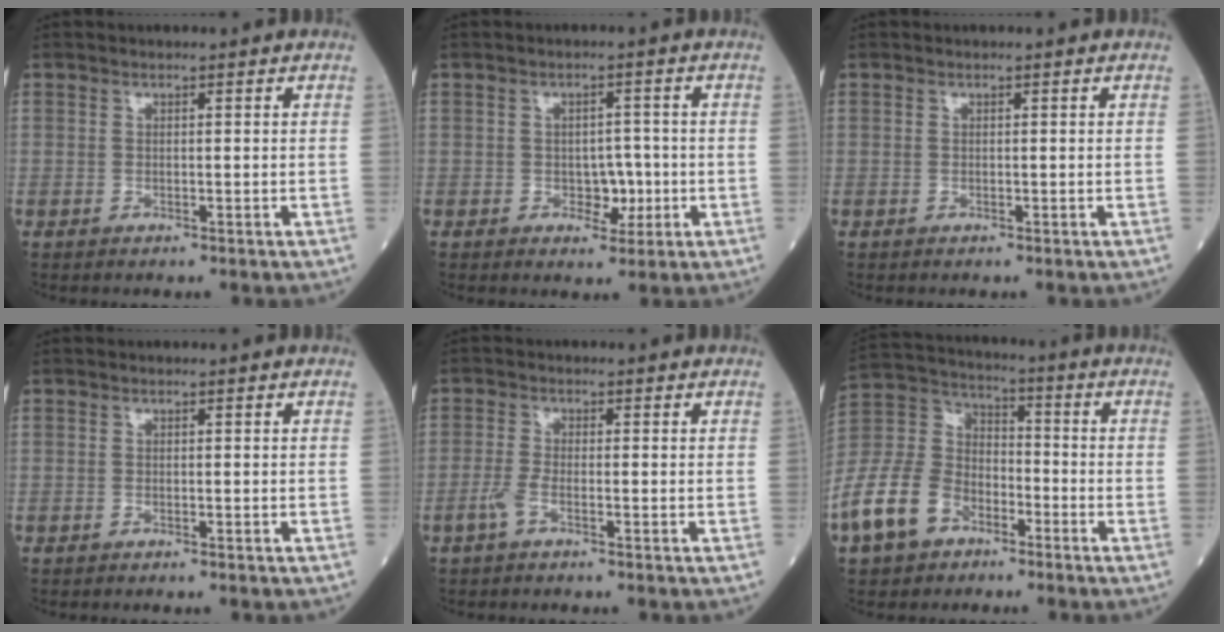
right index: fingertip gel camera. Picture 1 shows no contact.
{"total": 3.4, "force": [-0.7, 2.2, 2.5], "torque": [-0.025, 0.005, -0.002]}
{"total": 0.0}
{"total": 0.5, "force": [-0.5, 0.0, 0.2], "torque": [-0.005, -0.001, -0.009]}
{"total": 2.1, "force": [-1.1, 0.3, 1.7], "torque": [-0.042, -0.002, -0.029]}
{"total": 13.0, "force": [-7.2, 8.4, 6.8], "torque": [-0.178, 0.007, -0.143]}